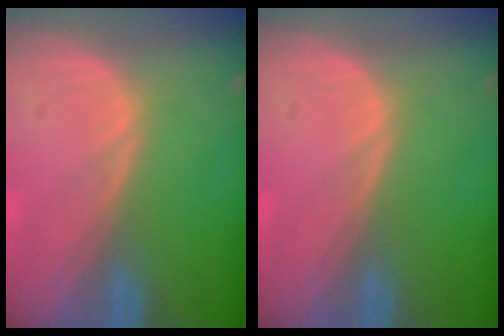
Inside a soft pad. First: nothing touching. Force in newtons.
{"total": 0.0}